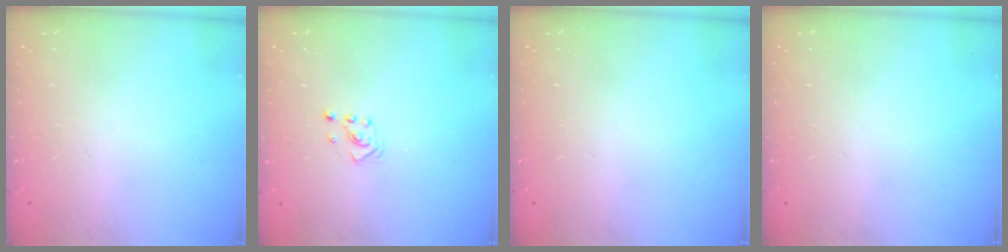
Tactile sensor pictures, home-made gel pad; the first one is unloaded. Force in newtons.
{"total": 2.2, "press": 2.2, "slide": 0.2}
{"total": 0.0}
{"total": 0.0}